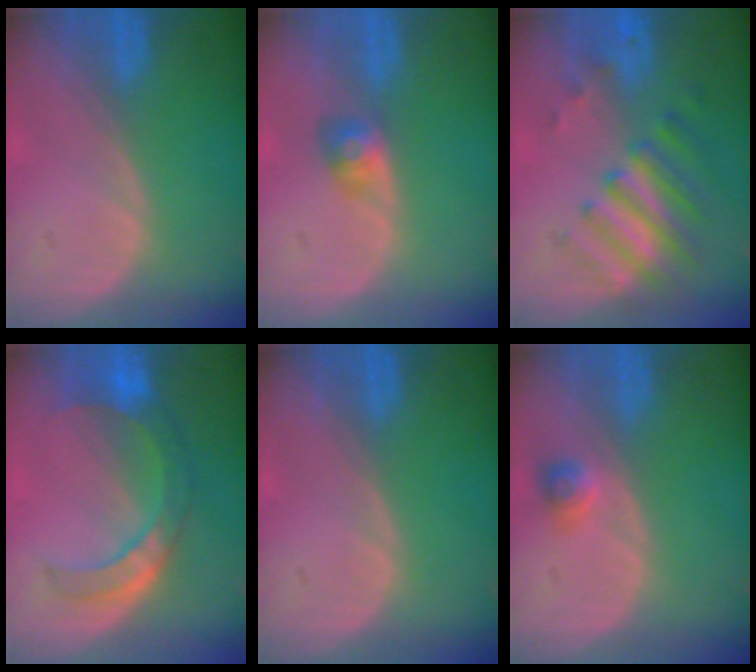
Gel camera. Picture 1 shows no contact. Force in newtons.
{"total": 2.9, "press": 2.6, "slide": 1.1}
{"total": 7.8, "press": 6.9, "slide": 3.6}
{"total": 7.4, "press": 7.2, "slide": 1.9}
{"total": 0.0}
{"total": 2.2, "press": 2.1, "slide": 0.8}